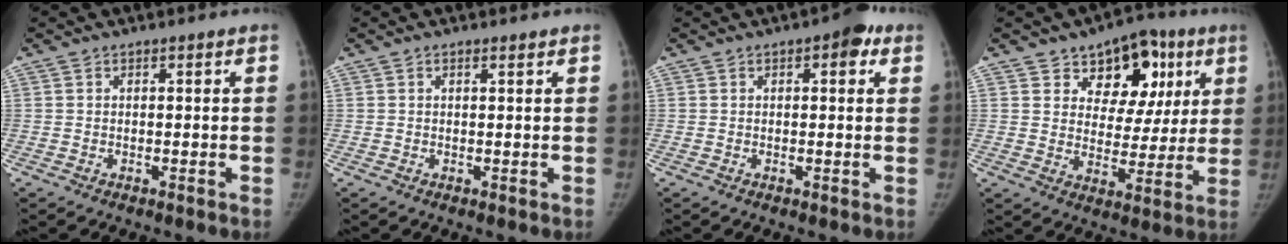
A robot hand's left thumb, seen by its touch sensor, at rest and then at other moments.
{"total": 0.8, "force": [0.6, 0.2, 0.5], "torque": [-0.009, -0.003, 0.012]}
{"total": 4.5, "force": [2.0, 2.0, 3.5], "torque": [-0.030, 0.000, 0.017]}
{"total": 14.4, "force": [6.9, 9.7, 8.0], "torque": [-0.050, -0.019, 0.102]}